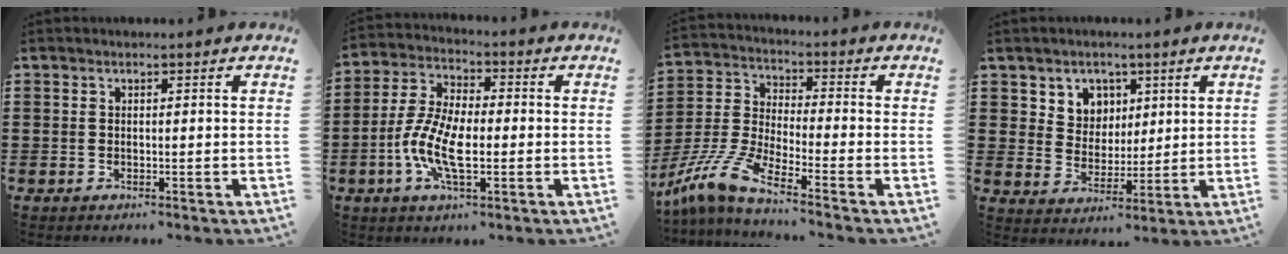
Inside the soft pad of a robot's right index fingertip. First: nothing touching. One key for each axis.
{"total": 9.5, "fx": -2.6, "fy": 3.8, "fz": 8.3, "tx": -0.202, "ty": -0.017, "tz": -0.056}
{"total": 7.5, "fx": -6.1, "fy": 0.6, "fz": 4.4, "tx": -0.120, "ty": -0.014, "tz": -0.129}
{"total": 5.2, "fx": 2.7, "fy": 4.4, "fz": 0.5, "tx": -0.030, "ty": 0.005, "tz": 0.047}